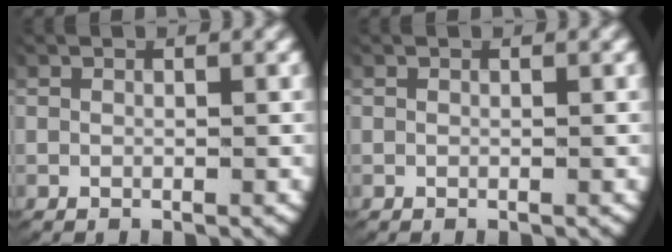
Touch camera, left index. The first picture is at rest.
{"total": 0.0}